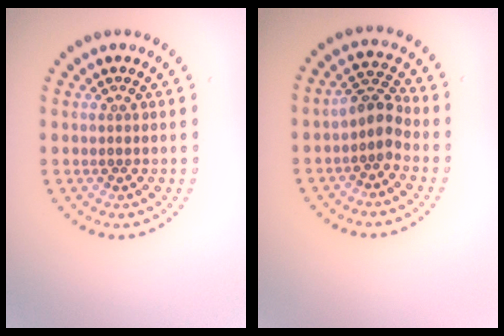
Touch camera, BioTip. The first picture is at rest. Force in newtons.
{"total": 2.6, "press": 2.0, "slide": 1.6}